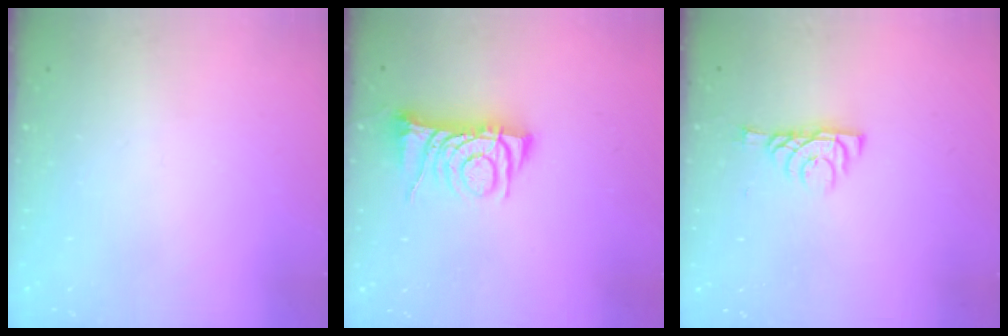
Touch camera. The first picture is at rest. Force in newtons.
{"total": 7.8, "press": 7.7, "slide": 1.0}
{"total": 6.0, "press": 6.0, "slide": 0.7}